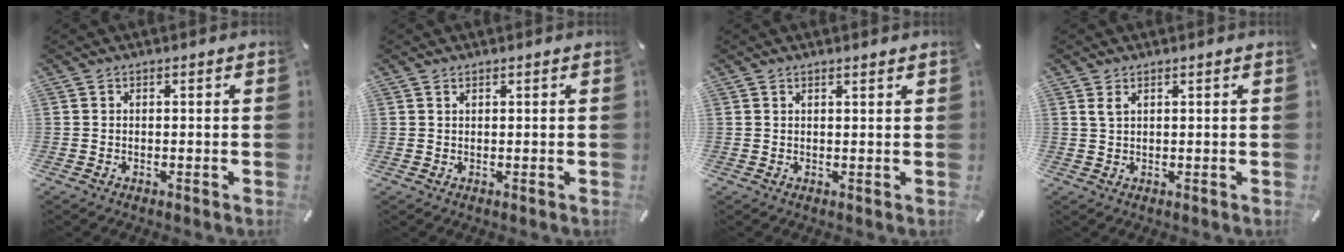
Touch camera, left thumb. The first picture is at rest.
{"total": 0.5, "force": [0.4, 0.2, 0.4], "torque": [-0.006, 0.000, 0.007]}
{"total": 1.0, "force": [0.9, 0.0, 0.4], "torque": [-0.007, -0.003, 0.017]}
{"total": 1.6, "force": [0.9, 0.6, 1.1], "torque": [-0.024, 0.000, 0.017]}